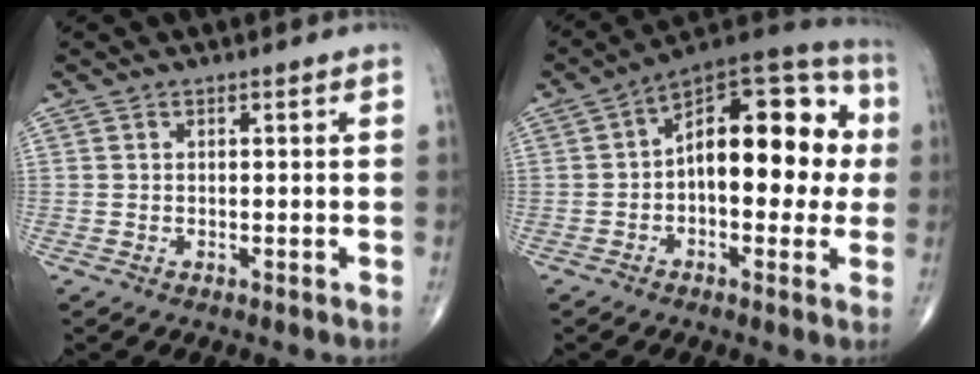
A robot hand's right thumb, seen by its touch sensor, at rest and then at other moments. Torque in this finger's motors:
{"motor_torque": [-0.10, 0.87, 0.93, 0.35, 0.11]}